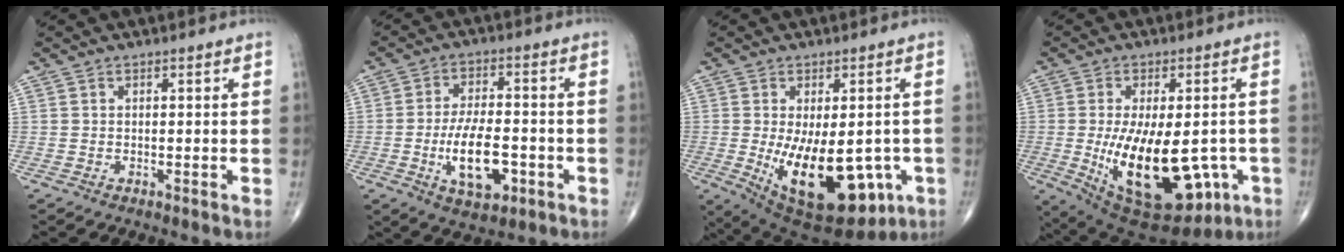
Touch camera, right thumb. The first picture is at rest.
{"total": 11.4, "force": [-3.3, 5.4, 9.5], "torque": [-0.157, 0.011, -0.052]}
{"total": 19.9, "force": [-5.3, 10.1, 16.3], "torque": [-0.225, -0.019, -0.049]}
{"total": 22.1, "force": [-5.0, 11.0, 18.5], "torque": [-0.286, -0.019, -0.043]}